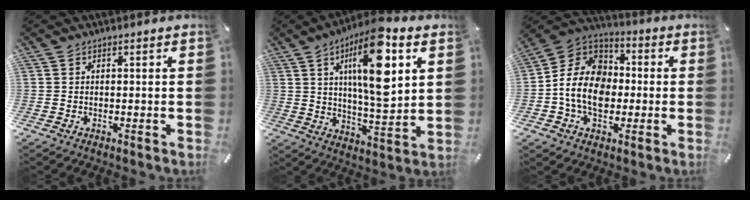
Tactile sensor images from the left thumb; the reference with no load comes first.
{"total": 18.4, "force": [6.8, 6.3, 15.9], "torque": [-0.277, -0.020, 0.099]}
{"total": 13.0, "force": [-2.9, 10.4, 7.2], "torque": [-0.170, 0.019, -0.057]}